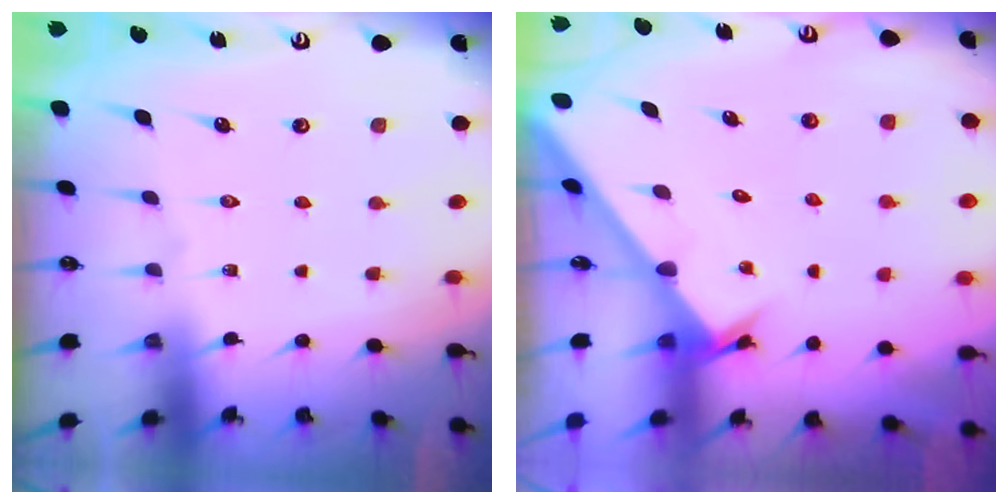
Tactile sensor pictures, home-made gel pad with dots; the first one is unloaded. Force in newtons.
{"total": 2.5, "press": 2.5, "slide": 0.1}